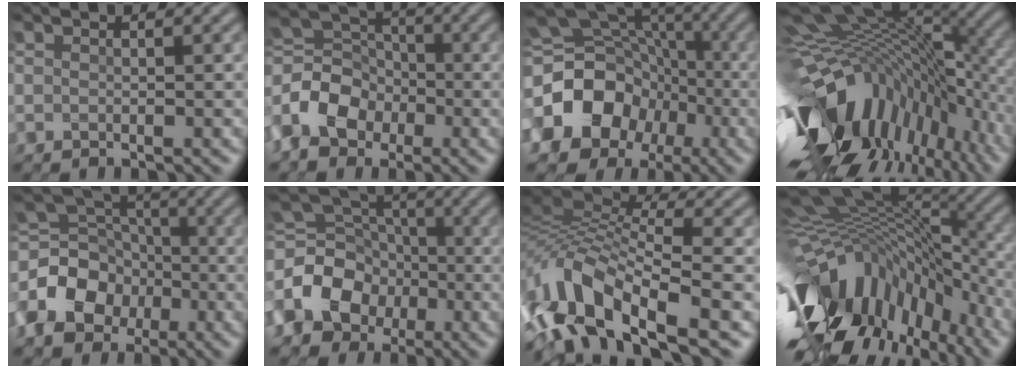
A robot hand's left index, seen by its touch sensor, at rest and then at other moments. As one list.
[{"total": 6.7, "force": [-2.9, 4.8, 3.6], "torque": [-0.084, 0.007, -0.058]}, {"total": 16.6, "force": [-3.6, 14.0, 8.2], "torque": [-0.171, -0.012, -0.072]}, {"total": 16.7, "force": [-2.8, 9.0, 13.8], "torque": [-0.258, -0.019, -0.032]}, {"total": 10.2, "force": [-3.0, 8.2, 5.3], "torque": [-0.119, -0.003, -0.065]}, {"total": 10.8, "force": [-3.0, 8.9, 5.3], "torque": [-0.114, 0.000, -0.071]}, {"total": 10.6, "force": [-4.7, 4.3, 8.4], "torque": [-0.165, 0.009, -0.094]}, {"total": 15.9, "force": [-5.7, 7.8, 12.6], "torque": [-0.252, 0.011, -0.099]}]